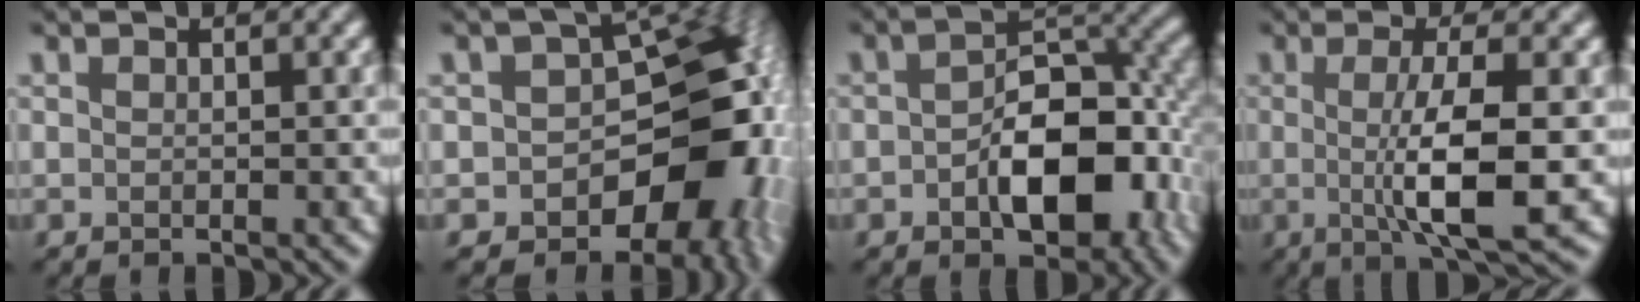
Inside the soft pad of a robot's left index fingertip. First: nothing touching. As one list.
[{"total": 14.2, "force": [-3.6, 10.1, 9.3], "torque": [-0.057, 0.009, -0.053]}, {"total": 9.3, "force": [-2.4, 5.3, 7.2], "torque": [-0.099, 0.003, -0.041]}, {"total": 6.8, "force": [-0.5, 1.5, 6.6], "torque": [-0.110, -0.006, -0.007]}]